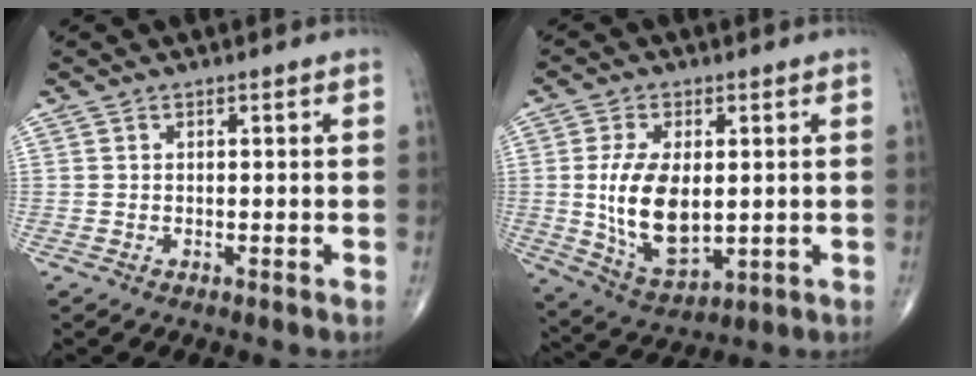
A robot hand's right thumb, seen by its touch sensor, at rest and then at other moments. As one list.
[{"total": 13.3, "force": [0.3, 7.1, 11.3], "torque": [-0.206, -0.018, 0.021]}]